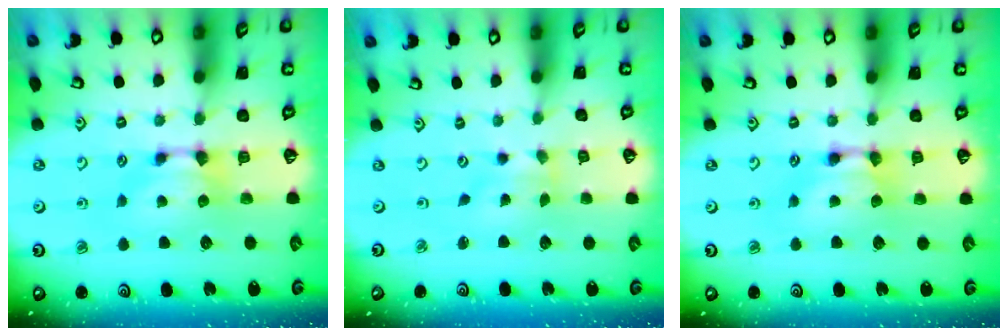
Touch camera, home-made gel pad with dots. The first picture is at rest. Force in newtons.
{"total": 2.0, "press": 1.7, "slide": 1.1}
{"total": 1.8, "press": 1.8, "slide": 0.2}